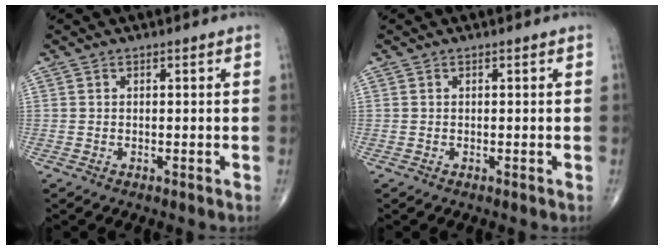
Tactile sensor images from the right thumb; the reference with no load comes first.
{"total": 0.0}